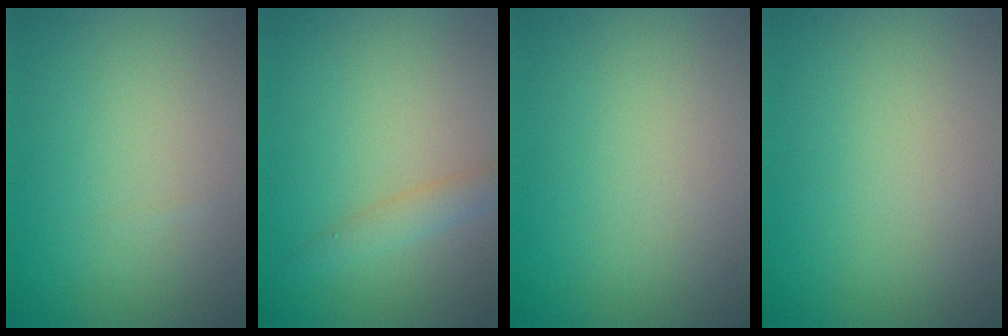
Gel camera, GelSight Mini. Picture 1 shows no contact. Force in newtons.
{"total": 1.7, "press": 1.7, "slide": 0.1}
{"total": 0.0}
{"total": 0.0}